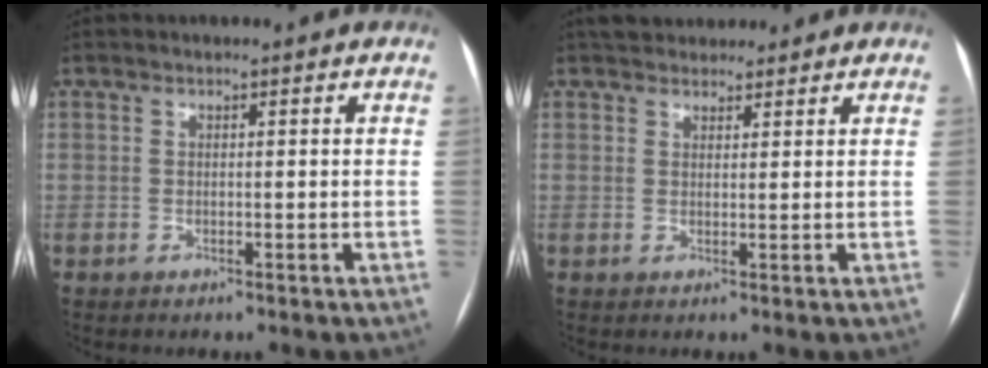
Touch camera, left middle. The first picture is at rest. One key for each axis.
{"total": 6.3, "fx": 5.5, "fy": 2.4, "fz": 1.7, "tx": -0.014, "ty": 0.029, "tz": 0.084}